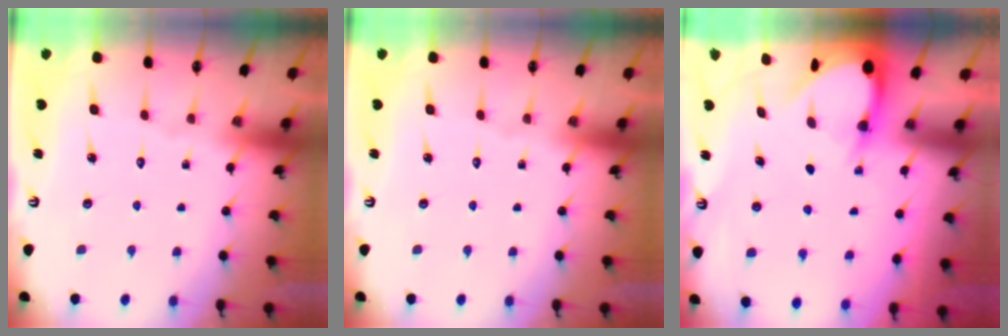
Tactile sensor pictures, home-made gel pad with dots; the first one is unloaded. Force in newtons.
{"total": 0.0}
{"total": 4.2, "press": 4.2, "slide": 0.3}